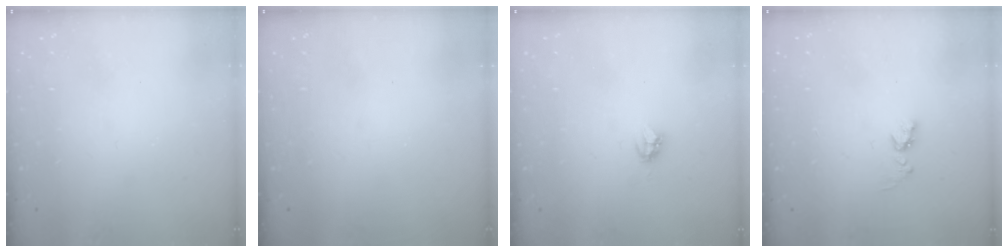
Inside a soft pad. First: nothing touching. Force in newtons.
{"total": 0.0}
{"total": 2.8, "press": 2.7, "slide": 0.4}
{"total": 6.0, "press": 6.0, "slide": 0.7}